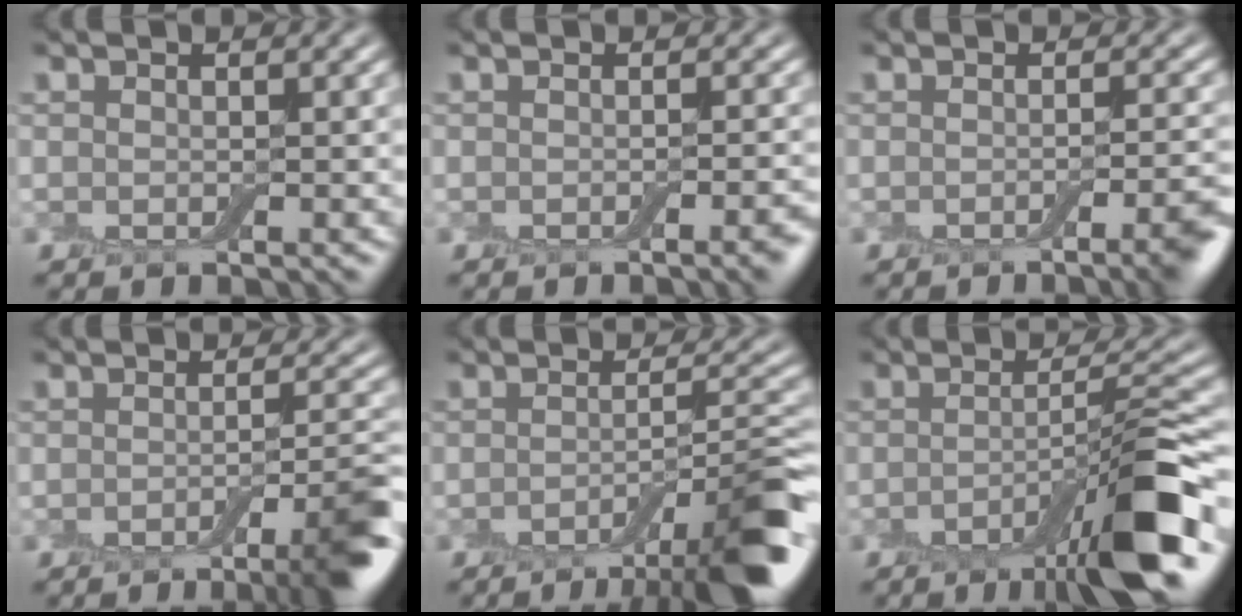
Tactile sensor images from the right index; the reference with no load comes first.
{"total": 1.9, "force": [-1.0, 0.3, 1.6], "torque": [-0.016, 0.002, -0.014]}
{"total": 4.2, "force": [-2.1, 1.0, 3.5], "torque": [-0.034, -0.001, -0.029]}
{"total": 6.1, "force": [-3.1, 1.1, 5.2], "torque": [-0.063, -0.001, -0.045]}
{"total": 8.4, "force": [-4.6, 1.6, 6.7], "torque": [-0.080, 0.006, -0.073]}
{"total": 8.6, "force": [-3.9, 1.1, 7.6], "torque": [-0.106, 0.008, -0.070]}